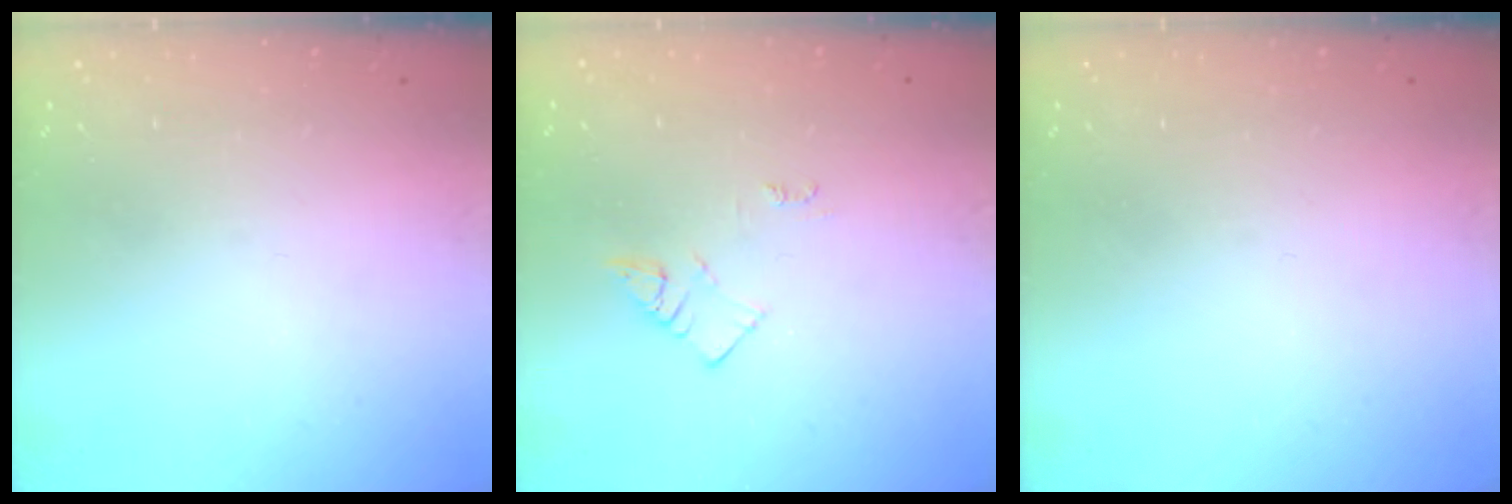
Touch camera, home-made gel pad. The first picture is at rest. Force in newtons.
{"total": 3.5, "press": 3.4, "slide": 0.4}
{"total": 0.0}